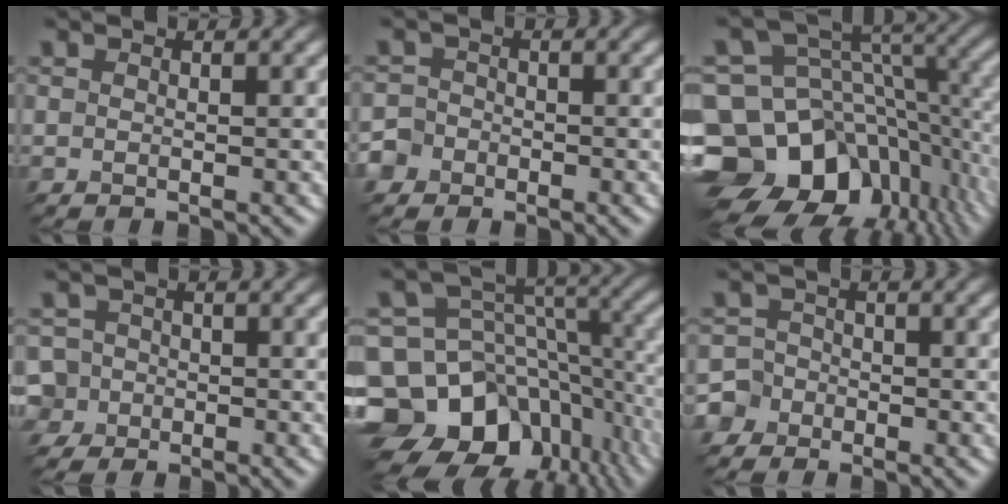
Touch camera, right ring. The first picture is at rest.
{"total": 2.4, "force": [-2.1, 0.8, -0.8], "torque": [0.002, 0.004, -0.026]}
{"total": 14.7, "force": [-7.9, 10.1, 7.2], "torque": [-0.165, 0.014, -0.105]}
{"total": 3.5, "force": [-2.0, 2.8, -0.5], "torque": [0.006, 0.011, -0.040]}
{"total": 15.1, "force": [-9.5, 10.0, 6.1], "torque": [-0.150, 0.011, -0.120]}
{"total": 3.3, "force": [-2.7, 1.7, -0.9], "torque": [0.014, 0.003, -0.039]}